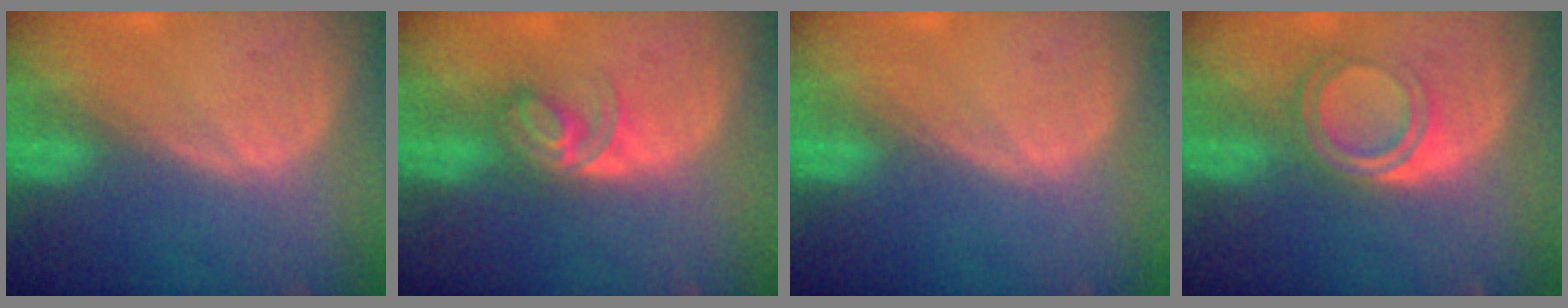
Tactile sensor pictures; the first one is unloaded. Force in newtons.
{"total": 5.7, "press": 4.7, "slide": 3.3}
{"total": 0.0}
{"total": 4.7, "press": 4.6, "slide": 0.9}